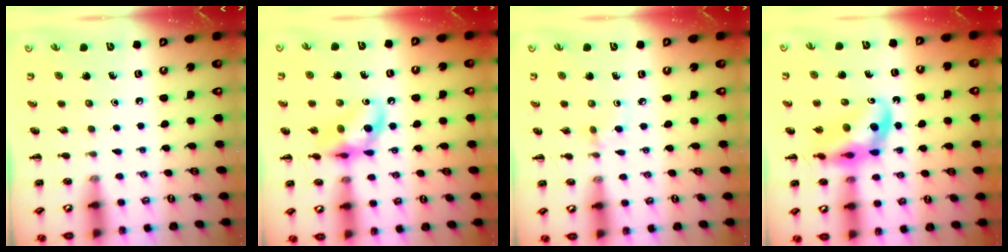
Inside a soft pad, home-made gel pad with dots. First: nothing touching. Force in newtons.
{"total": 14.1, "press": 13.9, "slide": 2.4}
{"total": 2.6, "press": 2.4, "slide": 1.0}
{"total": 11.2, "press": 10.8, "slide": 3.0}